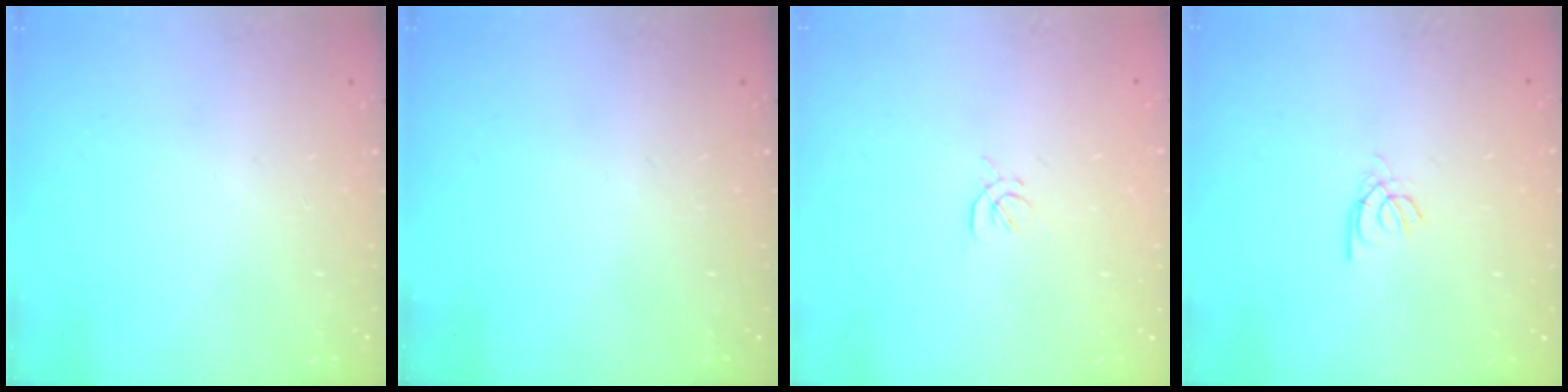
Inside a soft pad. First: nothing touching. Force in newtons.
{"total": 0.0}
{"total": 1.6, "press": 1.5, "slide": 0.6}
{"total": 2.2, "press": 2.1, "slide": 0.4}